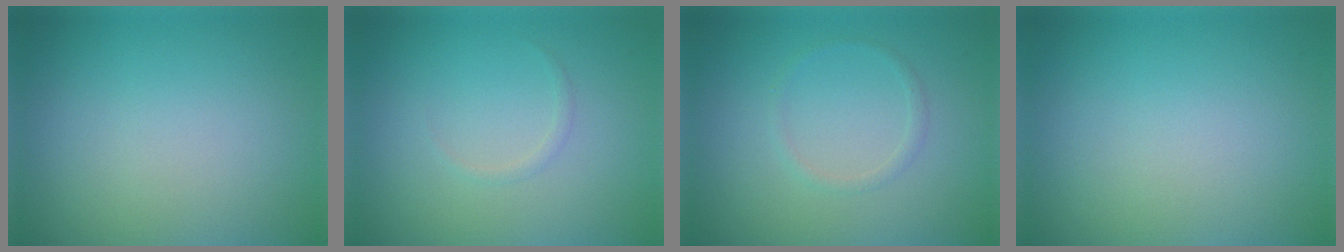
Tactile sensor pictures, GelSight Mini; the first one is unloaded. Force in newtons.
{"total": 0.5, "press": 0.5, "slide": 0.0}
{"total": 0.9, "press": 0.9, "slide": 0.1}
{"total": 0.0}